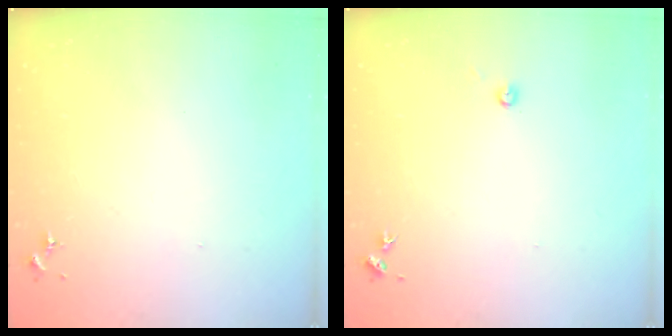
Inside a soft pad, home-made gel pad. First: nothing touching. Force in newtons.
{"total": 2.7, "press": 2.7, "slide": 0.2}